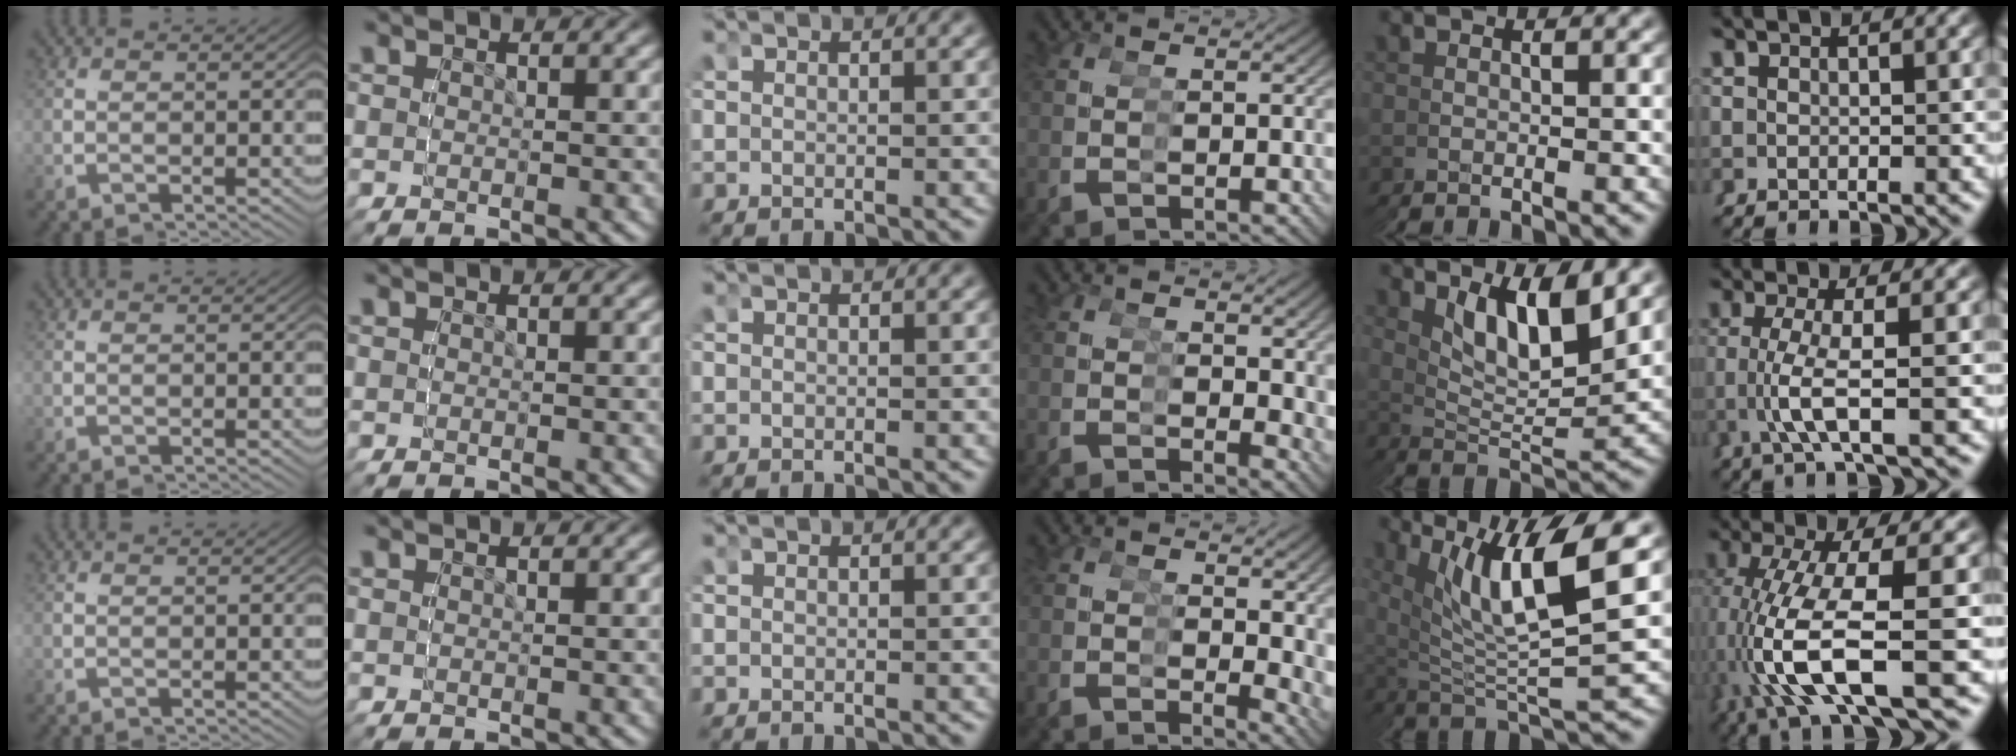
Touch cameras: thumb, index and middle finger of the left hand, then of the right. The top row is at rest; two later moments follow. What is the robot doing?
{"motion": "grasp_and_lifting", "object": "condiment"}